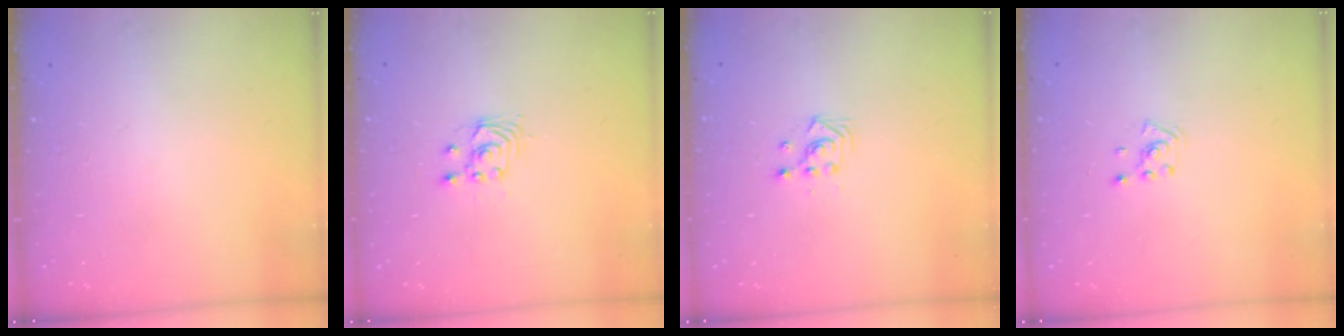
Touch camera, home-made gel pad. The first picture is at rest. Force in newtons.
{"total": 2.5, "press": 2.5, "slide": 0.2}
{"total": 3.4, "press": 3.4, "slide": 0.2}
{"total": 2.0, "press": 2.0, "slide": 0.6}